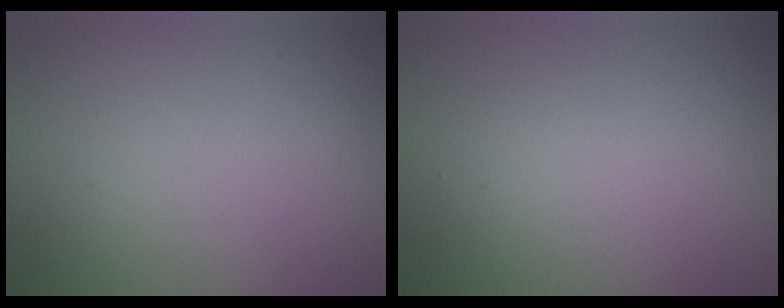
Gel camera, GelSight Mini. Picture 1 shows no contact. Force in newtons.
{"total": 3.8, "press": 3.8, "slide": 0.2}